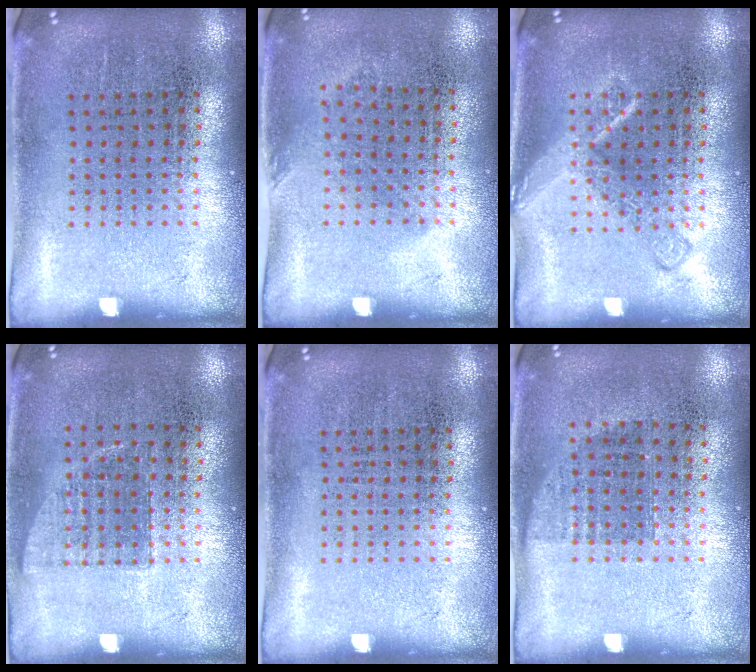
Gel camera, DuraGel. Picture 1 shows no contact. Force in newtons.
{"total": 0.9, "press": 0.7, "slide": 0.5}
{"total": 2.2, "press": 2.2, "slide": 0.4}
{"total": 0.7, "press": 0.7, "slide": 0.1}
{"total": 0.0}
{"total": 0.8, "press": 0.6, "slide": 0.4}